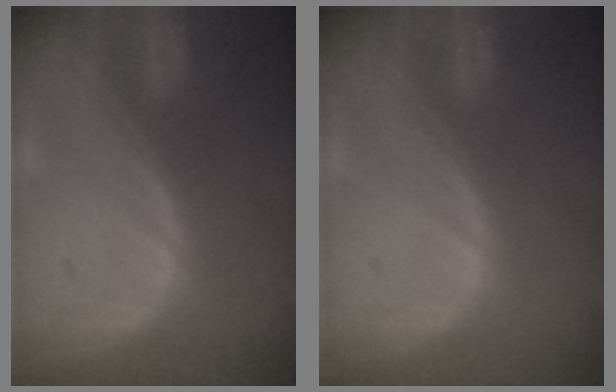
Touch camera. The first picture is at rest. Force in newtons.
{"total": 0.0}